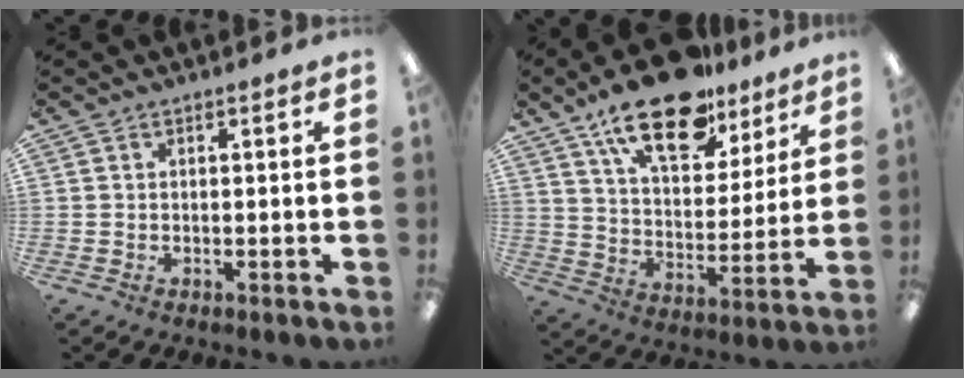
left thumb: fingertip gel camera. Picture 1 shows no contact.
{"total": 19.8, "force": [13.8, 8.9, 11.1], "torque": [-0.182, -0.070, 0.237]}